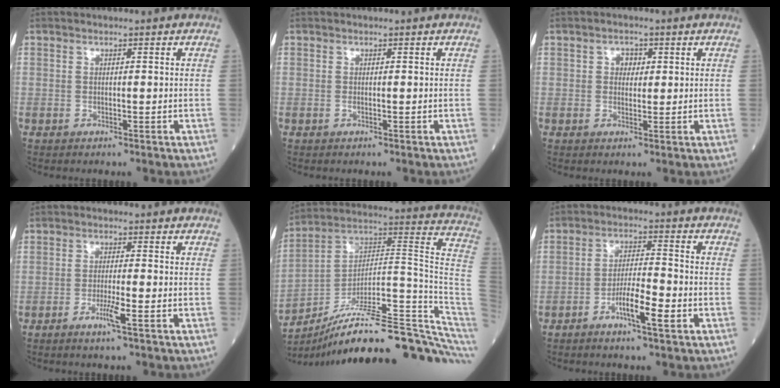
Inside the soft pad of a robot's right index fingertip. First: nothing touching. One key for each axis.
{"total": 0.0}
{"total": 2.3, "fx": 0.7, "fy": 1.7, "fz": 1.4, "tx": -0.020, "ty": 0.007, "tz": 0.010}
{"total": 3.3, "fx": -1.6, "fy": -0.2, "fz": 2.9, "tx": -0.059, "ty": -0.006, "tz": -0.032}
{"total": 27.8, "fx": -21.2, "fy": 4.0, "fz": 17.5, "tx": -0.158, "ty": 0.045, "tz": -0.314}
{"total": 6.7, "fx": -3.0, "fy": 0.8, "fz": 5.9, "tx": -0.110, "ty": 0.001, "tz": -0.054}